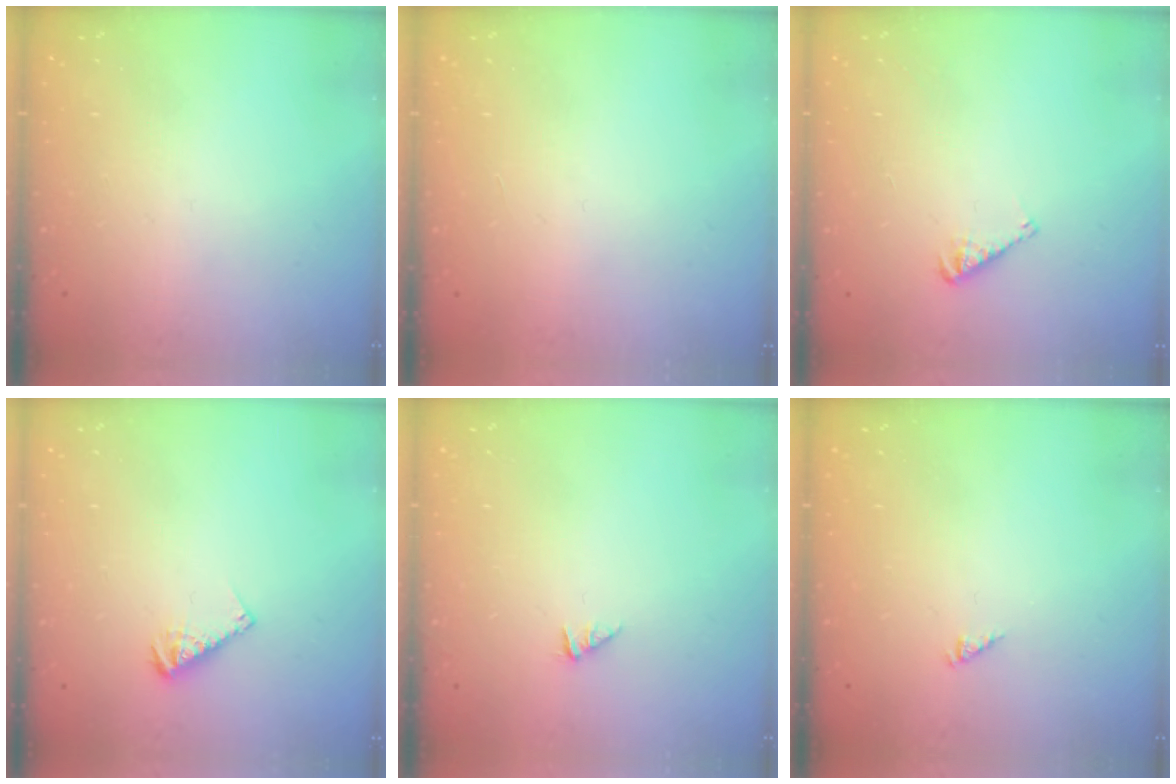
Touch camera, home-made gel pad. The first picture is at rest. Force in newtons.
{"total": 0.0}
{"total": 3.9, "press": 3.9, "slide": 0.6}
{"total": 5.6, "press": 5.6, "slide": 0.3}
{"total": 0.0}
{"total": 0.0}